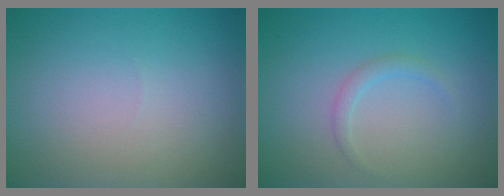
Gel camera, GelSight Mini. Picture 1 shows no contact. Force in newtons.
{"total": 1.1, "press": 1.1, "slide": 0.1}